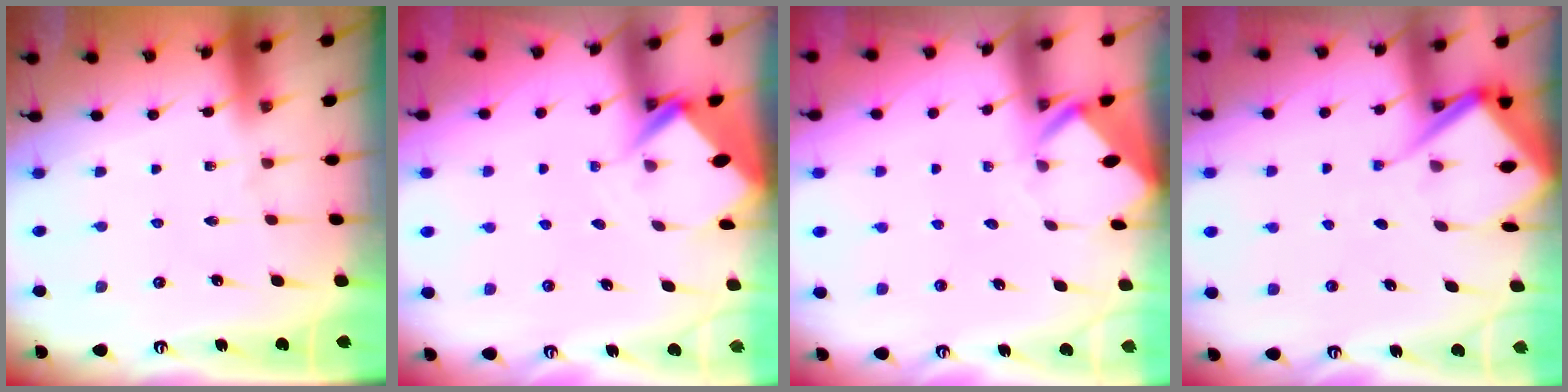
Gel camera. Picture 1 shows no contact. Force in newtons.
{"total": 3.9, "press": 3.9, "slide": 0.3}
{"total": 2.9, "press": 2.9, "slide": 0.1}
{"total": 8.4, "press": 8.3, "slide": 1.0}